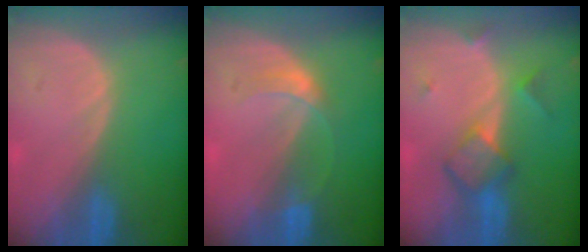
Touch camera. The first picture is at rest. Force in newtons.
{"total": 2.9, "press": 2.9, "slide": 0.1}
{"total": 5.7, "press": 5.4, "slide": 1.7}